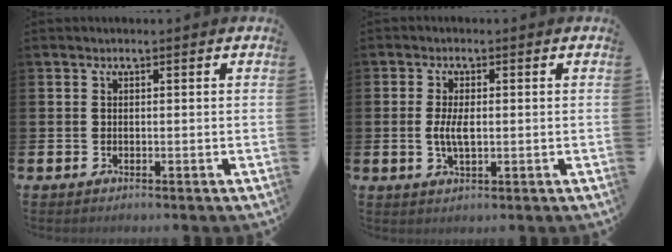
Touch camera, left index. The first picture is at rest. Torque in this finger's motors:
{"motor_torque": [0.88, 0.05, 0.17, 0.13]}